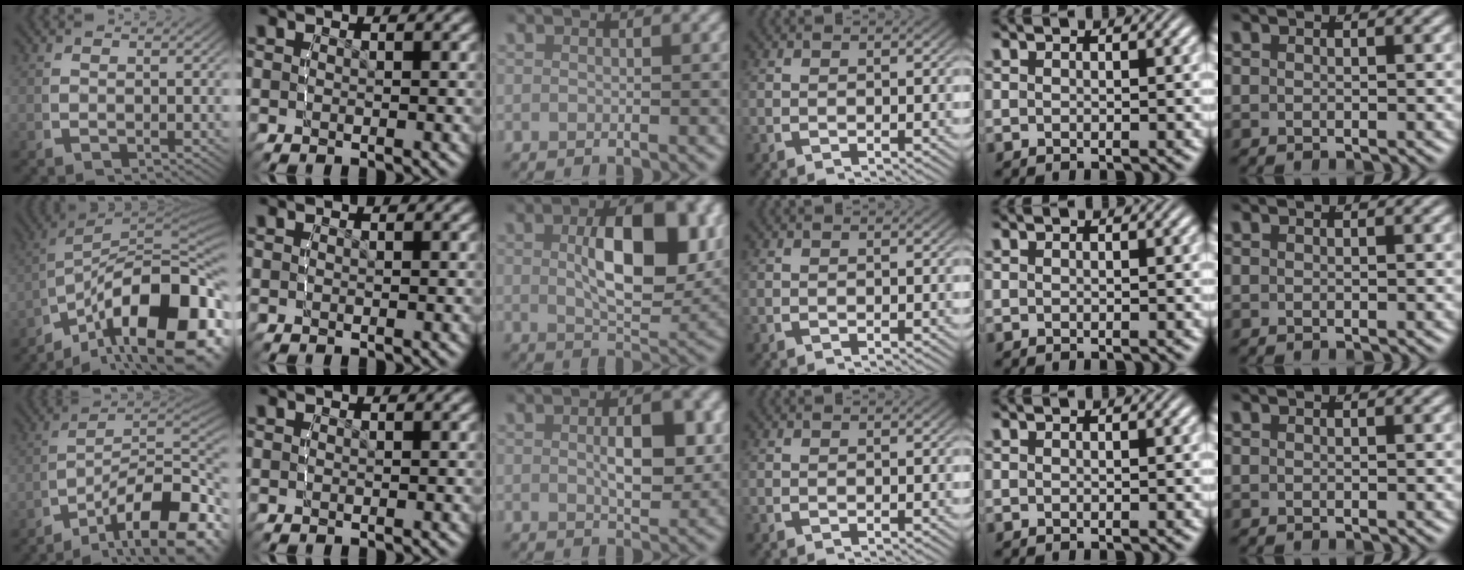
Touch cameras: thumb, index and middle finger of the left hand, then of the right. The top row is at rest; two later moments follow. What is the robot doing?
{"motion": "lift_and_place", "object": "glue stick"}